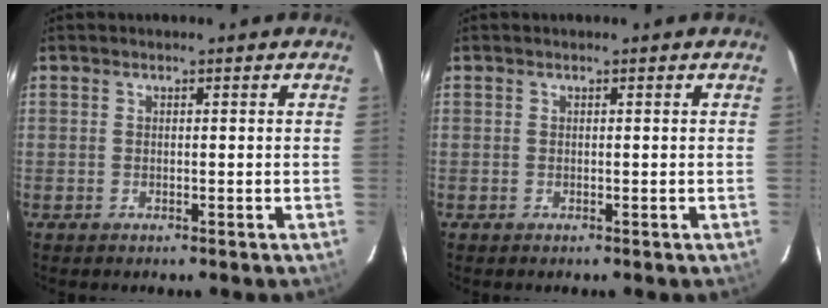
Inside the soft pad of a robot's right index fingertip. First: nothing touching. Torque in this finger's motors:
{"motor_torque": [0.00, 0.00, 0.02, -0.01]}